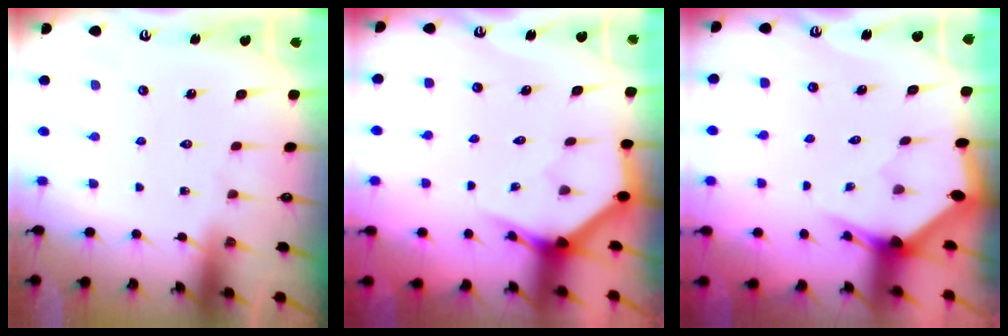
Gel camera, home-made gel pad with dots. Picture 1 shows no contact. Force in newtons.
{"total": 4.0, "press": 4.0, "slide": 0.2}
{"total": 2.9, "press": 2.9, "slide": 0.2}